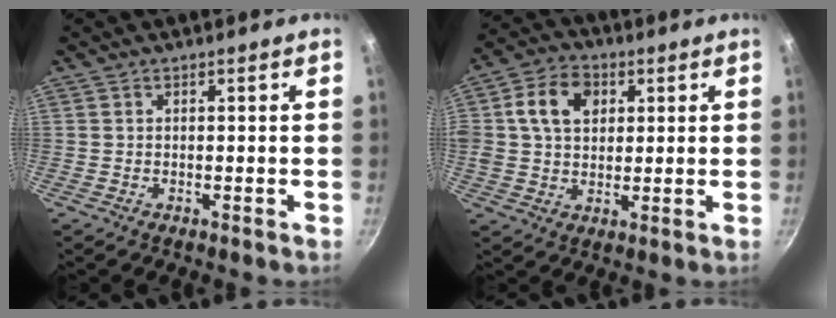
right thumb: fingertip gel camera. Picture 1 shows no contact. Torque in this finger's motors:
{"motor_torque": [1.80, 2.01, 1.47, -0.34, 0.18]}